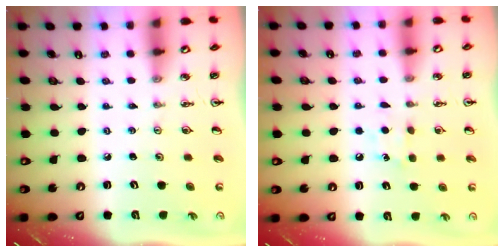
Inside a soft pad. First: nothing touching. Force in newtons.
{"total": 5.6, "press": 5.6, "slide": 0.7}